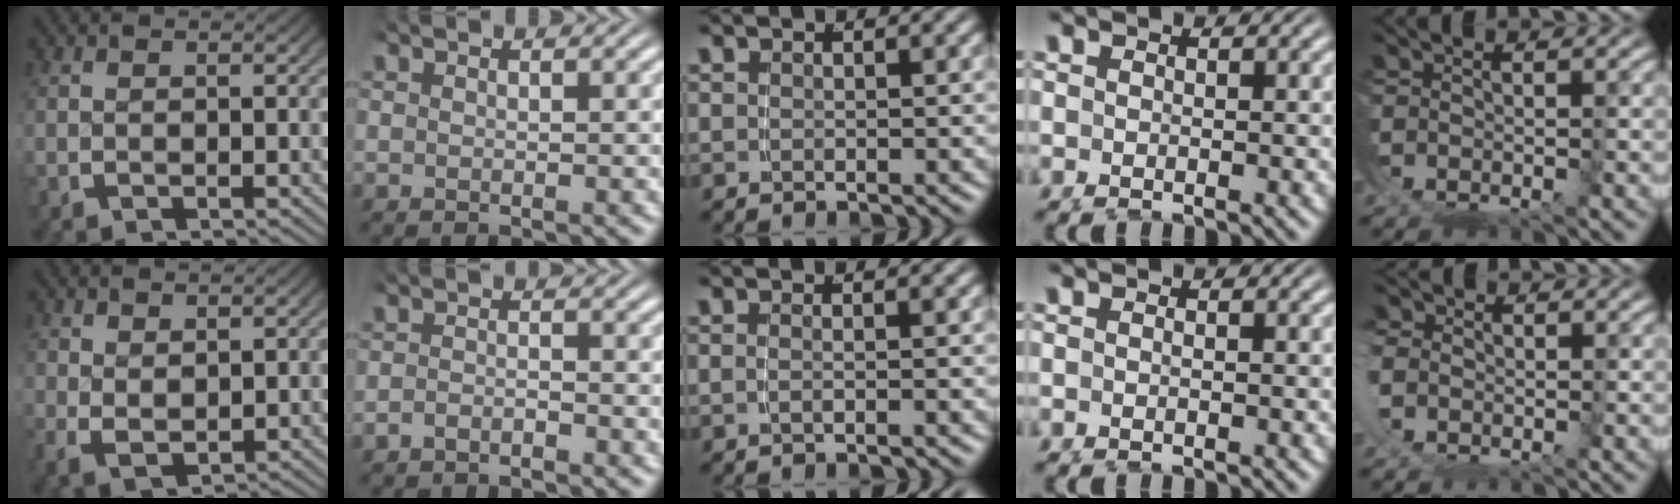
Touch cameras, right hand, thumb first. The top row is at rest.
{"thumb": {"total": 2.3, "force": [0.7, 1.6, 1.5], "torque": [-0.028, -0.014, 0.023]}, "index": {"total": 1.9, "force": [-1.8, 0.4, 0.2], "torque": [-0.004, -0.007, -0.032]}, "middle": {"total": 1.0, "force": [-0.5, -0.6, 0.6], "torque": [-0.013, -0.006, -0.006]}, "ring": {"total": 0.5, "force": [-0.2, 0.2, 0.5], "torque": [-0.010, 0.001, -0.003]}, "little": {"total": 1.7, "force": [1.4, -0.1, -1.0], "torque": [0.005, 0.008, 0.016]}}